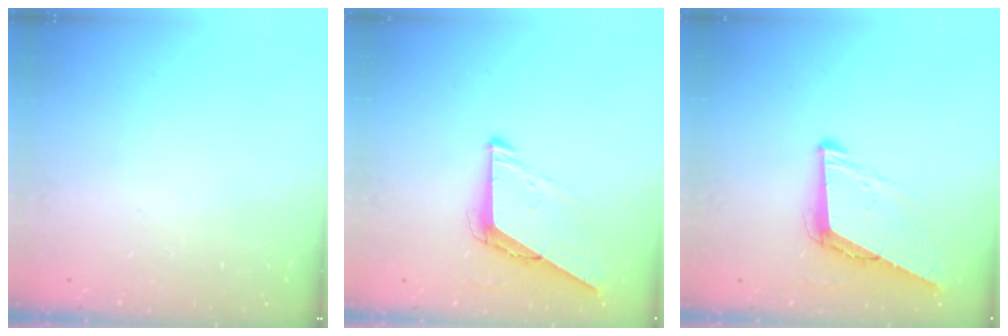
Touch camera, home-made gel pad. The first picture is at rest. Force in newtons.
{"total": 7.1, "press": 7.1, "slide": 0.5}
{"total": 8.3, "press": 7.8, "slide": 3.1}